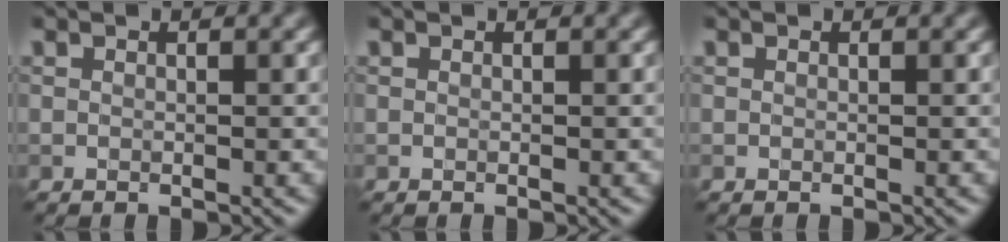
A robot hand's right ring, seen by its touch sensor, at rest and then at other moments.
{"total": 0.0}
{"total": 0.0}